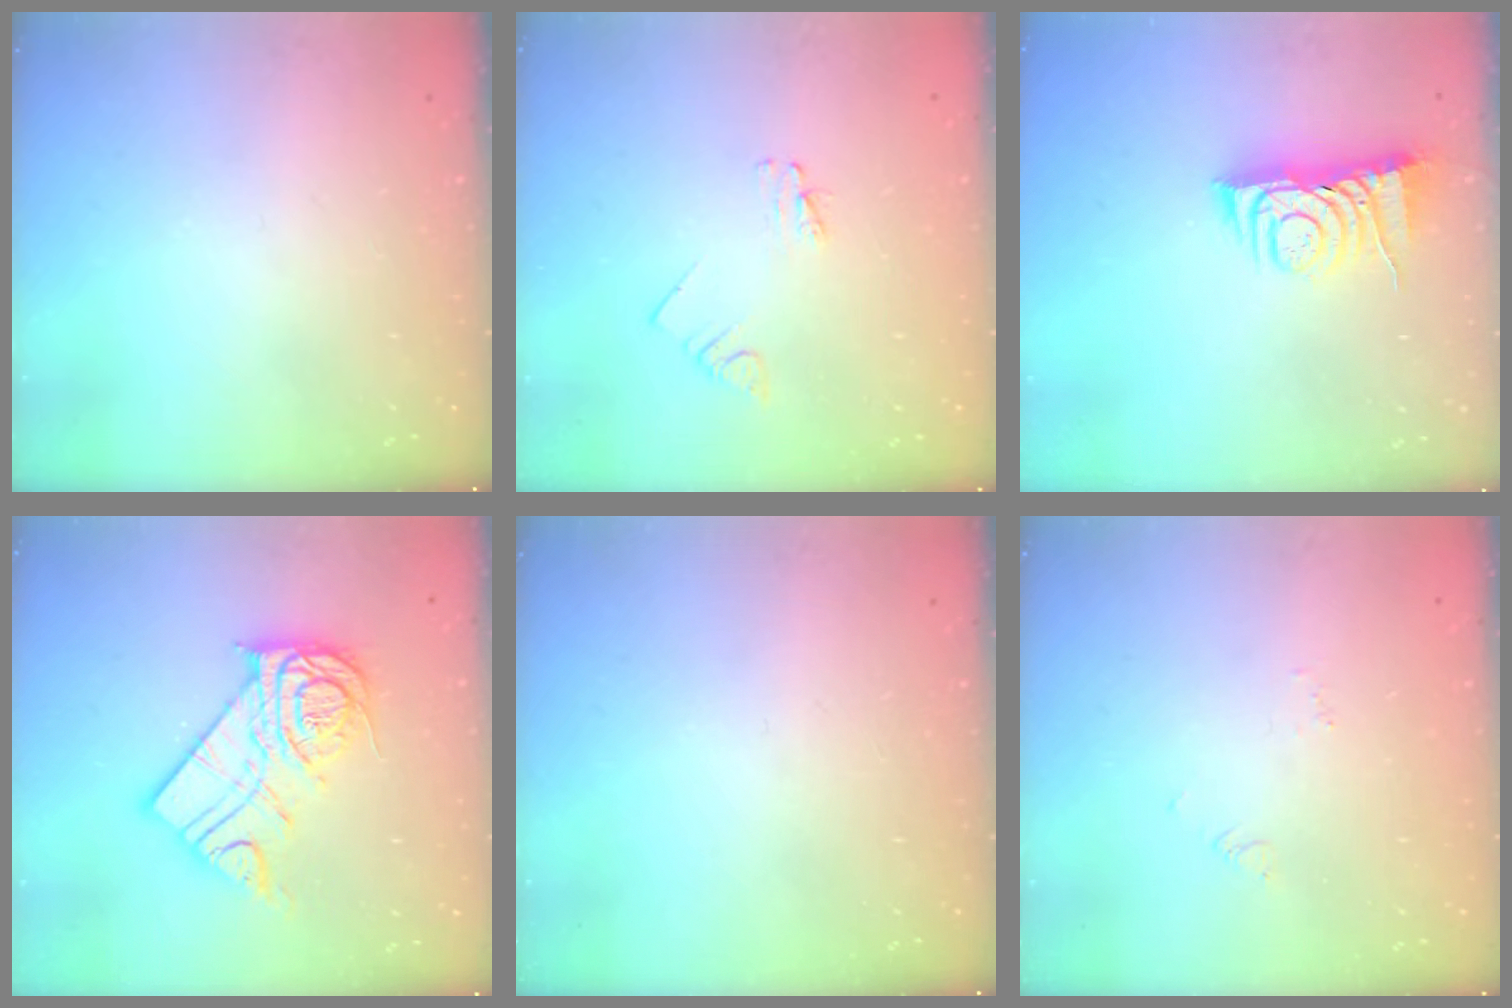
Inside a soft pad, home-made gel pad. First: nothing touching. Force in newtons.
{"total": 1.6, "press": 1.6, "slide": 0.2}
{"total": 7.3, "press": 7.2, "slide": 0.8}
{"total": 16.1, "press": 16.1, "slide": 1.4}
{"total": 0.0}
{"total": 2.7, "press": 2.7, "slide": 0.2}